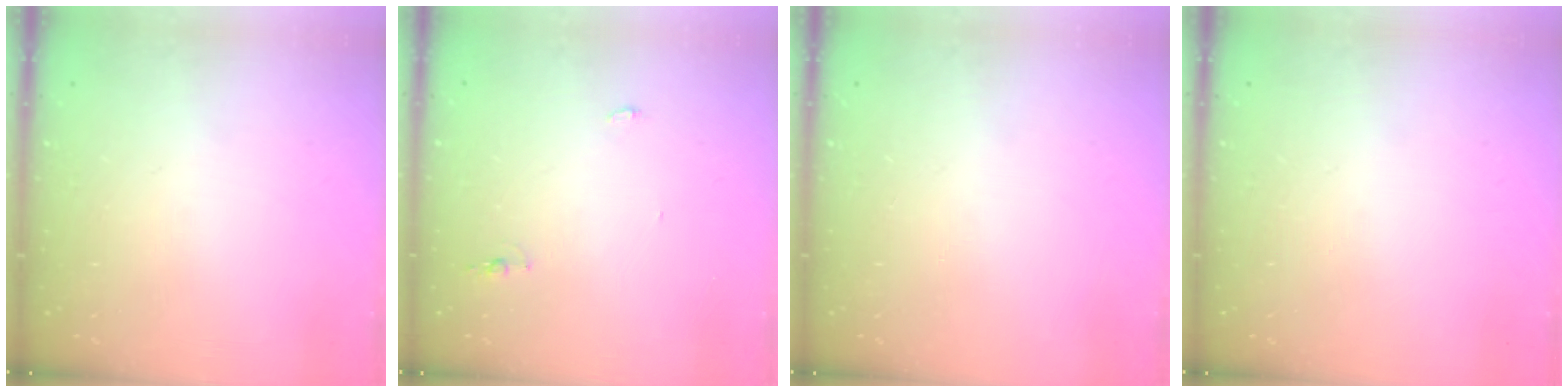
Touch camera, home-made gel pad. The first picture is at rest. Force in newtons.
{"total": 7.7, "press": 4.4, "slide": 6.4}
{"total": 0.0}
{"total": 0.0}